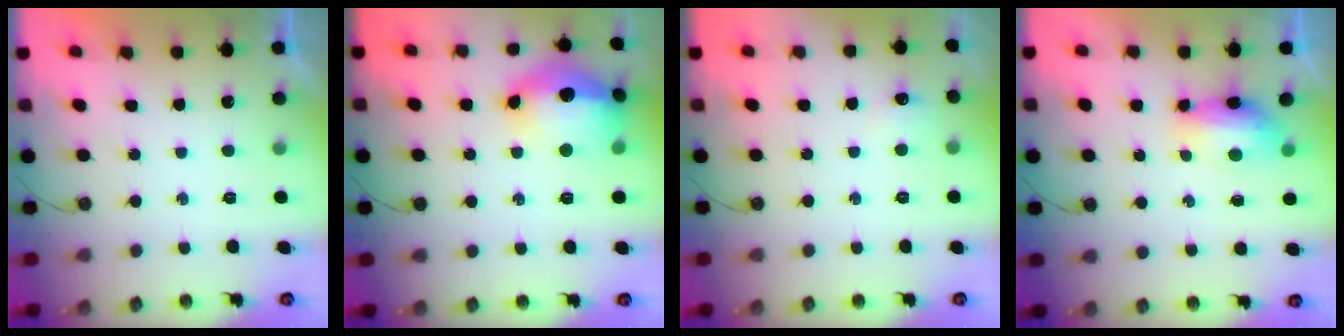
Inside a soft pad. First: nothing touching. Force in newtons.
{"total": 18.0, "press": 17.9, "slide": 1.5}
{"total": 5.7, "press": 5.6, "slide": 0.8}
{"total": 7.7, "press": 7.5, "slide": 1.5}